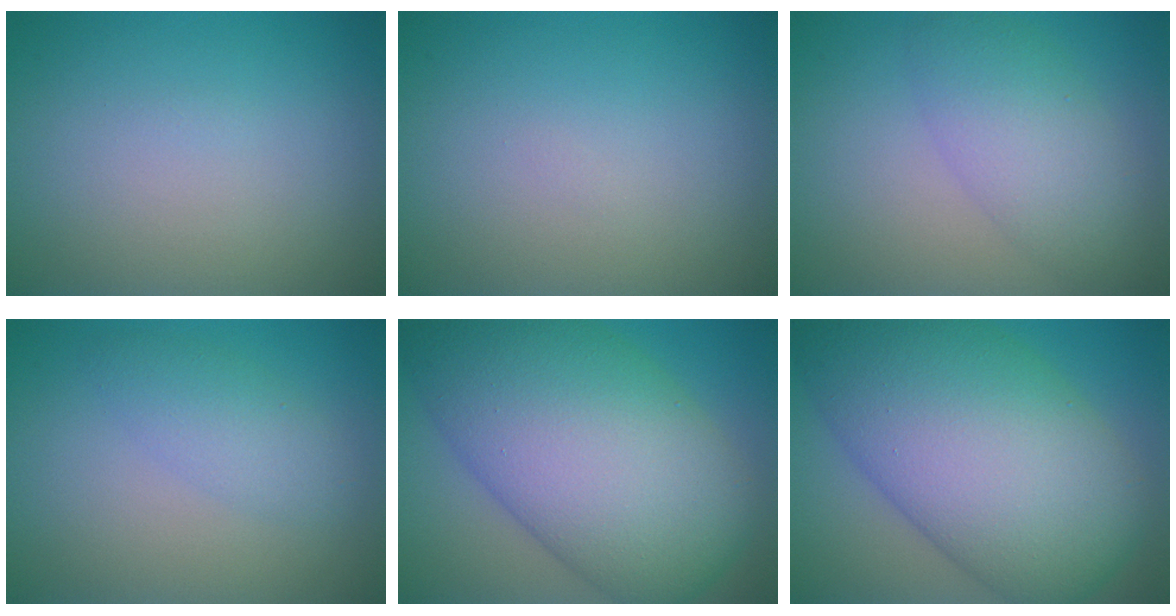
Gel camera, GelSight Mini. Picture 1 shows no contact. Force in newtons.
{"total": 0.0}
{"total": 4.7, "press": 4.7, "slide": 0.1}
{"total": 2.5, "press": 2.5, "slide": 0.1}
{"total": 15.1, "press": 15.1, "slide": 0.2}
{"total": 15.1, "press": 15.1, "slide": 0.2}